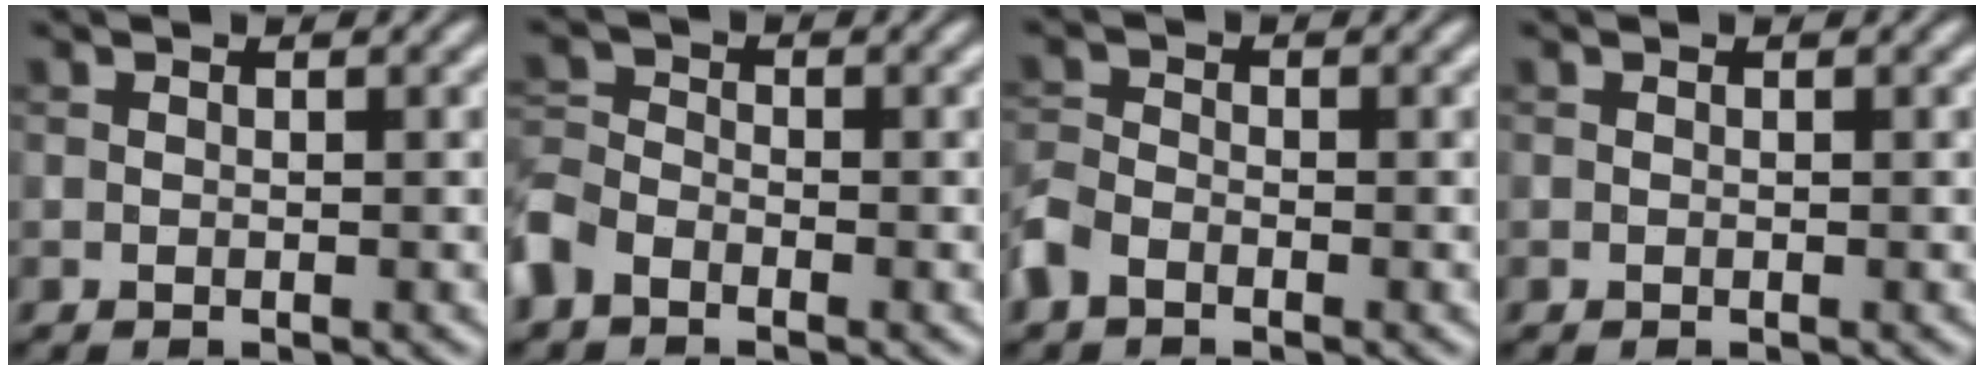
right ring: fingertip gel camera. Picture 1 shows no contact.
{"total": 3.7, "force": [-2.6, 2.2, 1.5], "torque": [-0.041, -0.001, -0.070]}
{"total": 2.6, "force": [-1.7, 1.5, 1.1], "torque": [-0.027, 0.002, -0.048]}
{"total": 0.0}